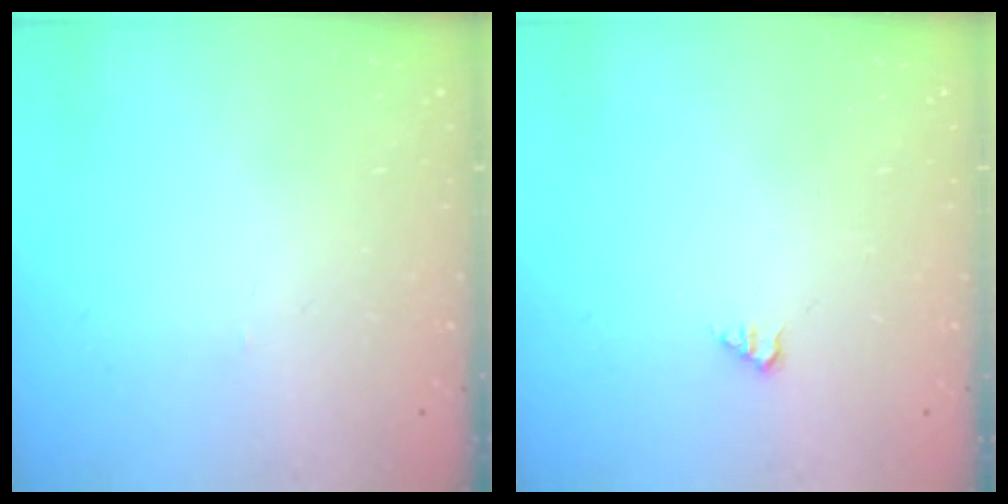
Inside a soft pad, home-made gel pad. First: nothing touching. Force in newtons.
{"total": 1.2, "press": 1.1, "slide": 0.2}